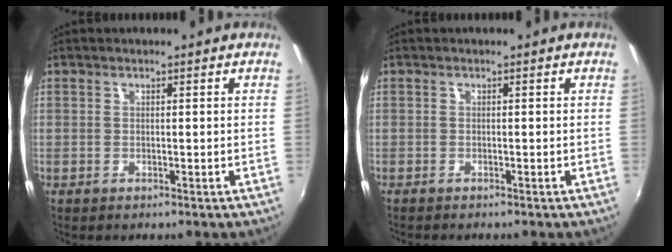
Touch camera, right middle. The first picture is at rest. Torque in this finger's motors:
{"motor_torque": [1.07, -1.07, 0.13, 0.04]}